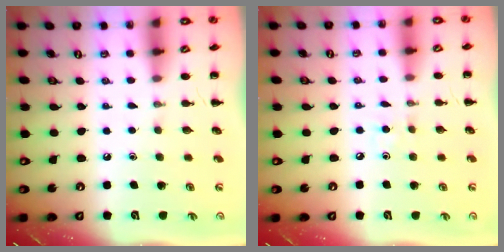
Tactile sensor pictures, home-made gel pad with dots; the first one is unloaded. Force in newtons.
{"total": 2.5, "press": 2.3, "slide": 0.8}